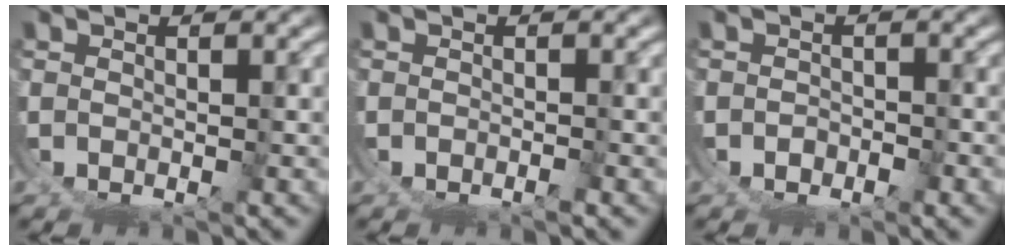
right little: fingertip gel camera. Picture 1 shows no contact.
{"total": 0.8, "force": [-0.8, 0.2, 0.1], "torque": [-0.002, -0.001, -0.013]}
{"total": 1.2, "force": [-0.5, 1.1, -0.2], "torque": [-0.002, -0.007, -0.007]}